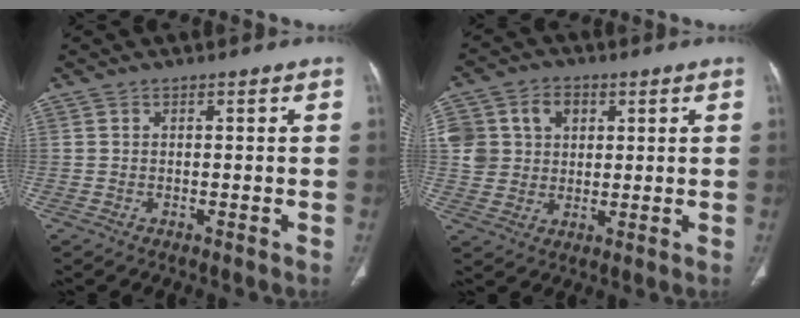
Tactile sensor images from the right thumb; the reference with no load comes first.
{"total": 11.0, "force": [3.1, 9.3, 5.1], "torque": [-0.070, 0.007, 0.061]}